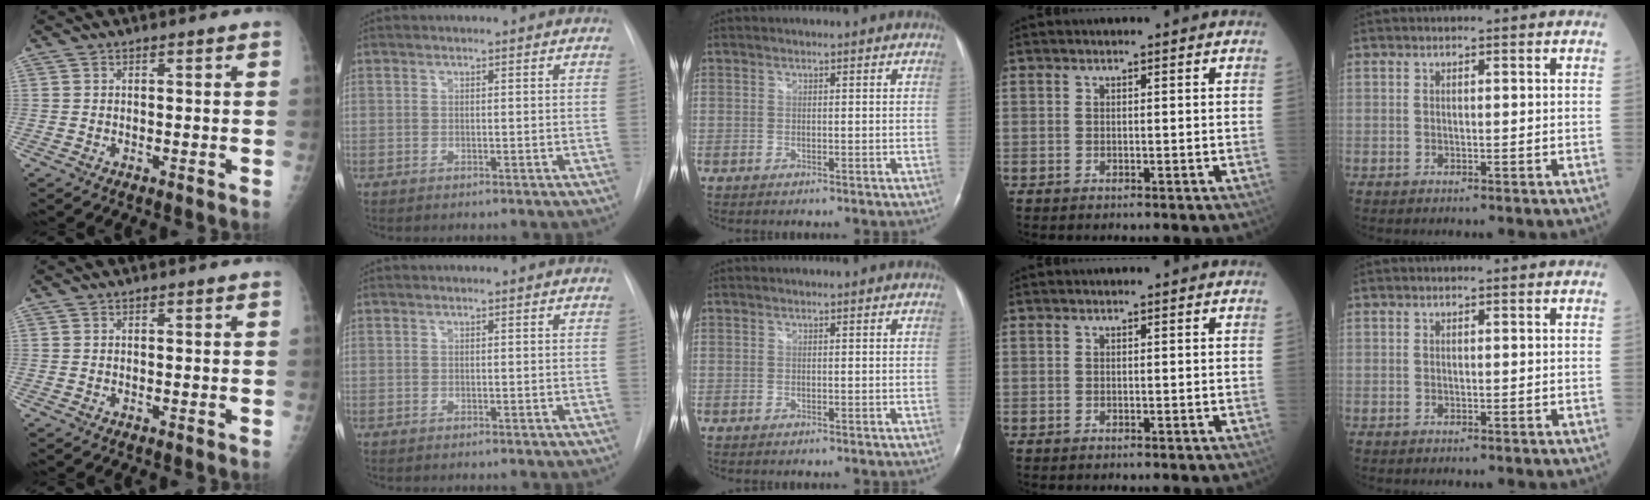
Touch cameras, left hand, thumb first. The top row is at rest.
{}